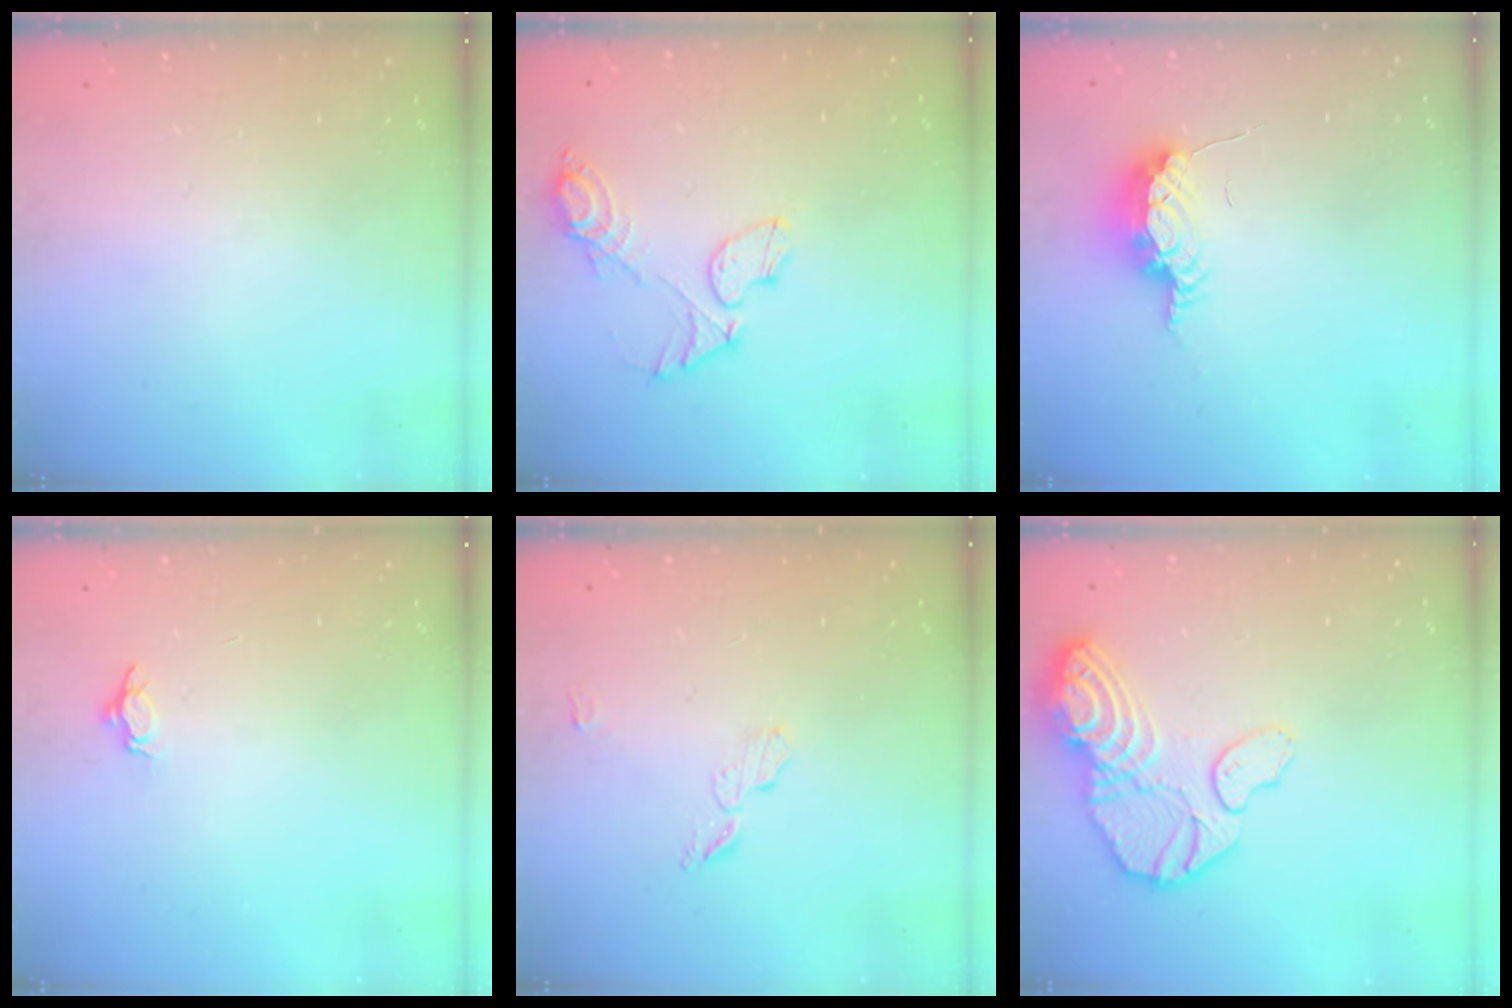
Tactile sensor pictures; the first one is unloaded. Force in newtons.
{"total": 10.0, "press": 9.9, "slide": 0.7}
{"total": 7.5, "press": 7.4, "slide": 0.8}
{"total": 4.0, "press": 4.0, "slide": 0.6}
{"total": 5.3, "press": 5.3, "slide": 0.3}
{"total": 17.8, "press": 17.7, "slide": 1.6}